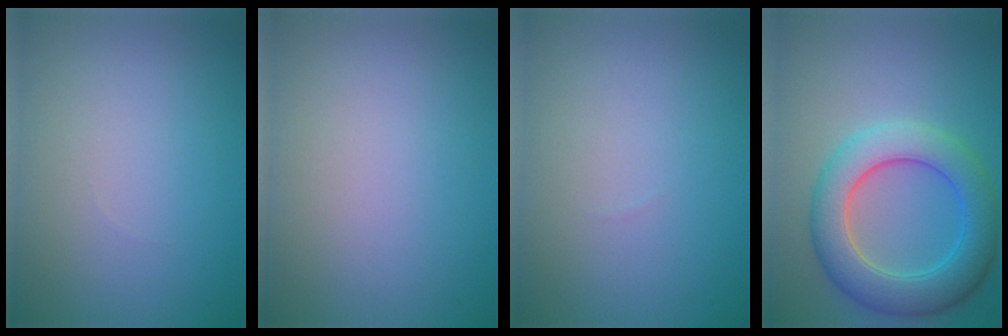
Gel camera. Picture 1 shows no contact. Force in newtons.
{"total": 0.0}
{"total": 0.0}
{"total": 6.8, "press": 6.8, "slide": 0.3}